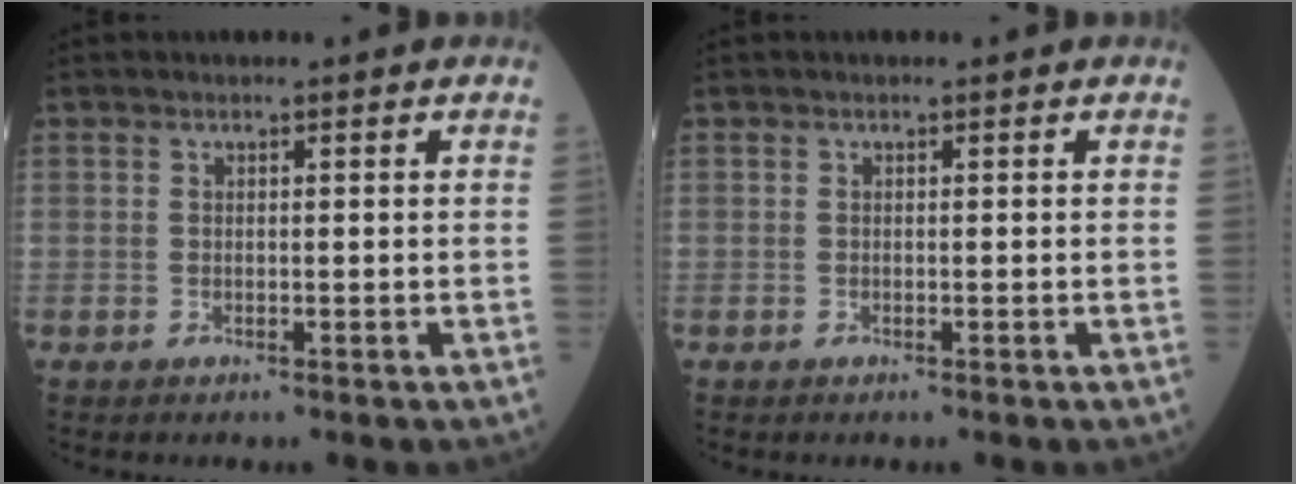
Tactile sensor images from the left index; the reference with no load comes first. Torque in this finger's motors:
{"motor_torque": [0.00, 0.00, 0.00, 0.00]}